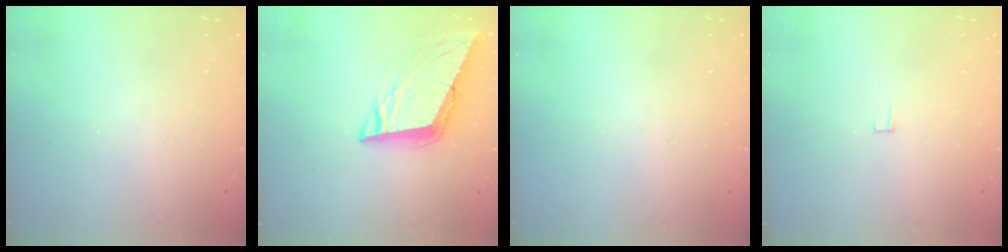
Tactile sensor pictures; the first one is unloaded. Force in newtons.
{"total": 9.8, "press": 9.3, "slide": 3.1}
{"total": 0.0}
{"total": 3.4, "press": 3.3, "slide": 0.3}